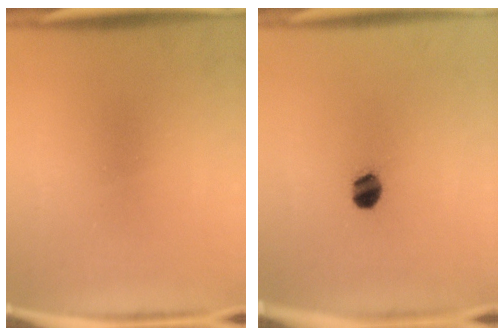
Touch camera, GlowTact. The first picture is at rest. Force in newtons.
{"total": 4.8}